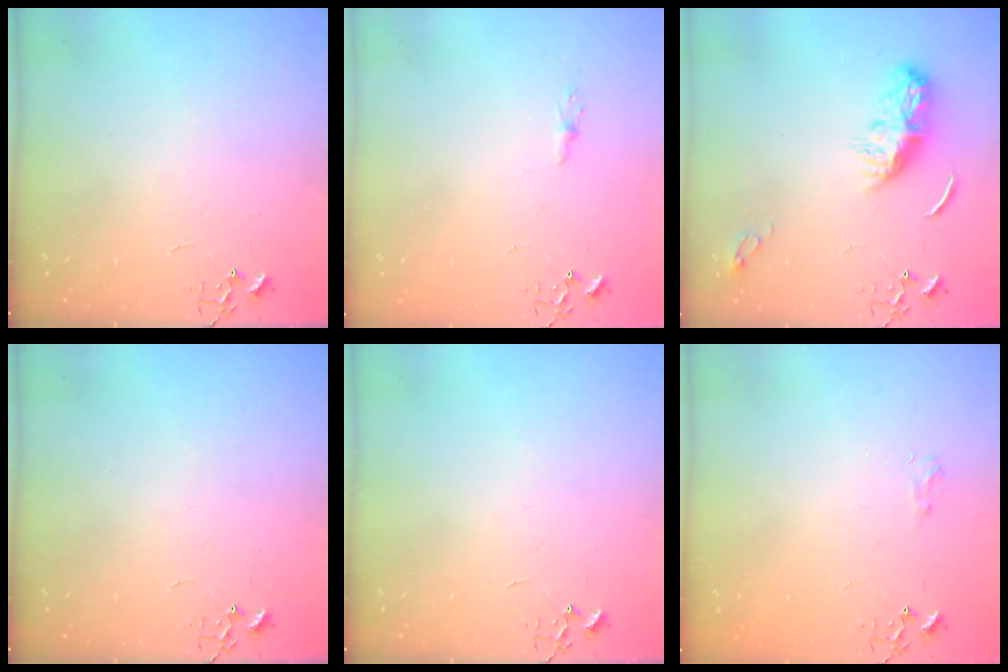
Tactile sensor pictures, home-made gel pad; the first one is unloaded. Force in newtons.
{"total": 4.0, "press": 4.0, "slide": 0.4}
{"total": 8.7, "press": 8.7, "slide": 0.3}
{"total": 0.0}
{"total": 0.0}
{"total": 5.6, "press": 5.6, "slide": 0.7}